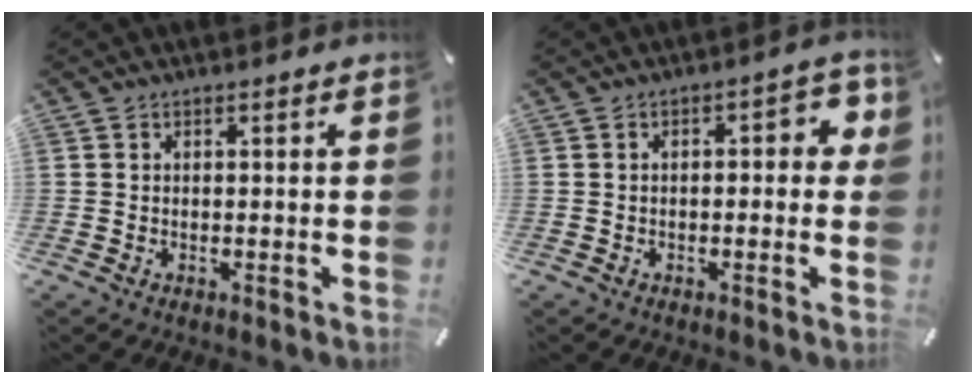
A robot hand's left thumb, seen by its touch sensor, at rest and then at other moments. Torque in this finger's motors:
{"motor_torque": [0.08, 0.07, 0.18, 0.23, 0.01]}